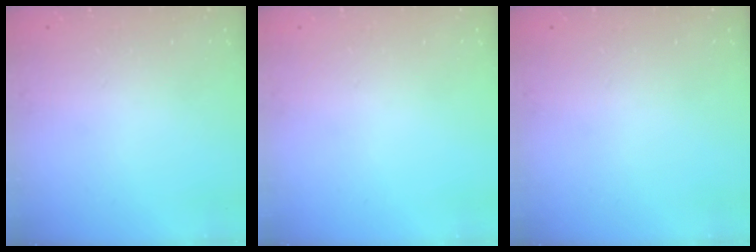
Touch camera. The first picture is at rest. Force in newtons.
{"total": 0.0}
{"total": 0.0}